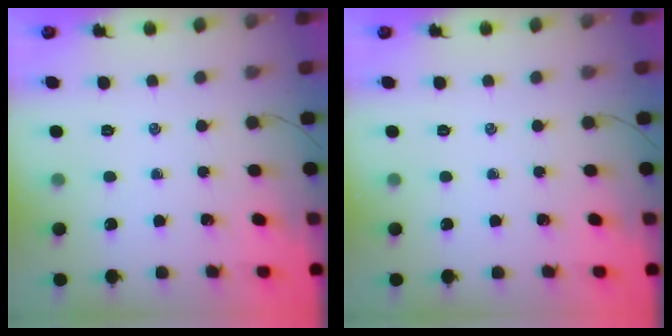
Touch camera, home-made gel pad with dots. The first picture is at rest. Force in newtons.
{"total": 0.0}